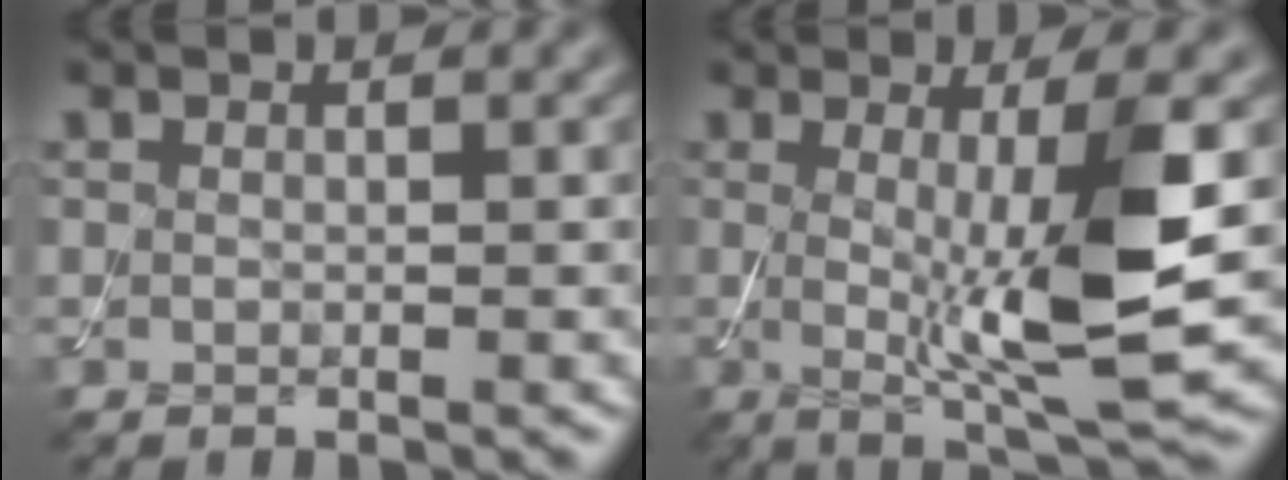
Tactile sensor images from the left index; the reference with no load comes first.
{"total": 8.7, "force": [0.0, 1.6, 8.6], "torque": [-0.132, -0.020, 0.010]}